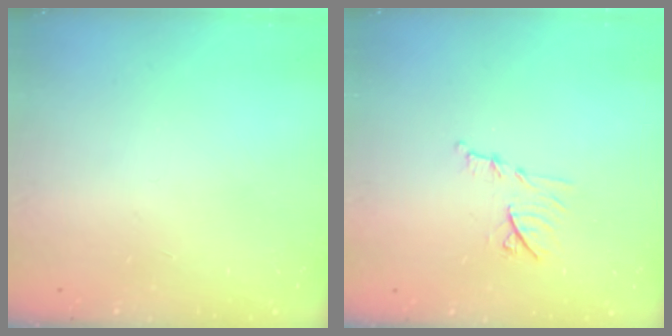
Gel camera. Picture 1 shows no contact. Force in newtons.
{"total": 9.4, "press": 9.4, "slide": 0.1}